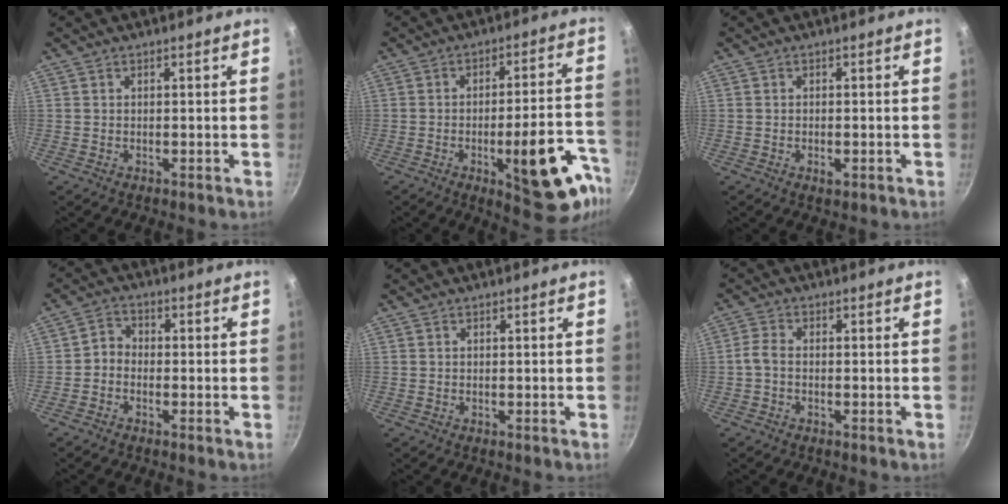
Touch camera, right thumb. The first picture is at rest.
{"total": 18.8, "force": [-8.0, 6.4, 15.7], "torque": [-0.155, 0.037, -0.102]}
{"total": 1.7, "force": [-0.6, 0.8, 1.4], "torque": [-0.025, 0.000, -0.010]}
{"total": 2.8, "force": [-1.2, 2.2, 1.2], "torque": [-0.018, 0.022, -0.033]}
{"total": 0.0}
{"total": 2.5, "force": [-0.9, 1.4, 1.9], "torque": [-0.051, 0.013, -0.026]}